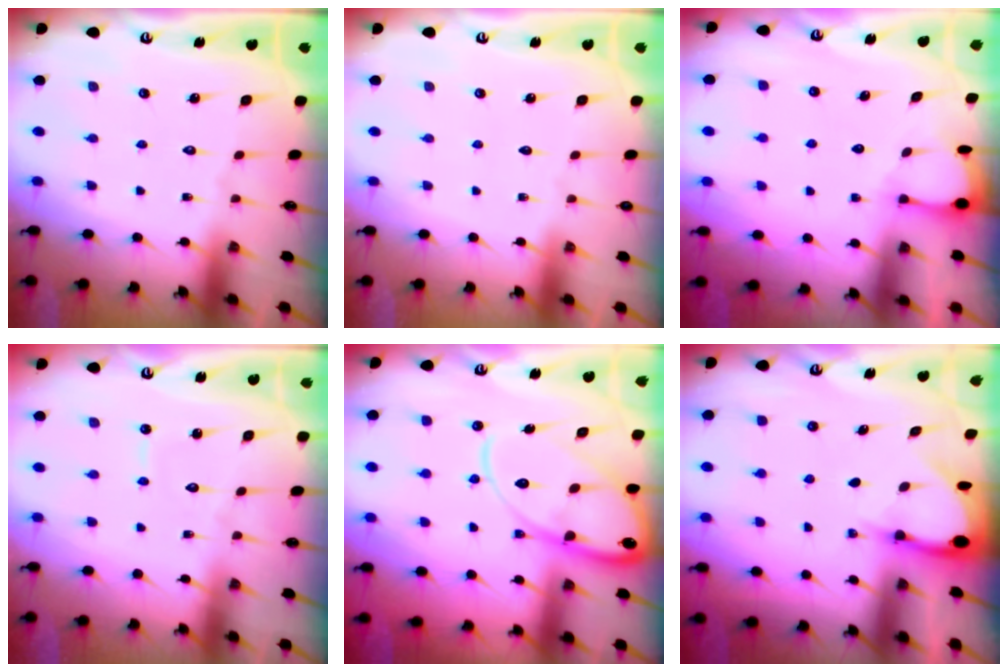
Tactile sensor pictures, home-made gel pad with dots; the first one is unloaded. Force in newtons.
{"total": 0.0}
{"total": 2.4, "press": 2.3, "slide": 0.4}
{"total": 2.6, "press": 2.6, "slide": 0.3}
{"total": 15.2, "press": 15.2, "slide": 1.5}
{"total": 3.6, "press": 3.6, "slide": 0.3}